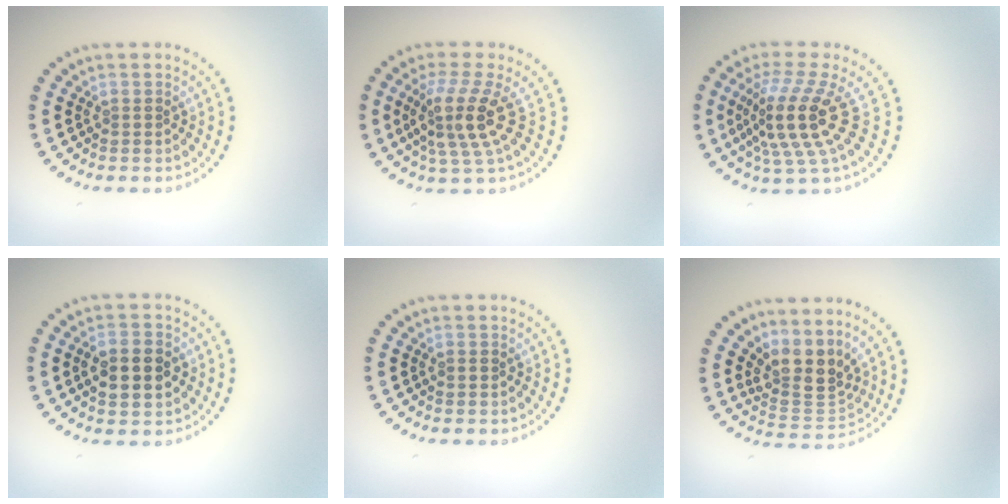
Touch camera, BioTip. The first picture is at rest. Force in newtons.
{"total": 4.2, "press": 3.2, "slide": 2.8}
{"total": 5.5, "press": 4.0, "slide": 3.8}
{"total": 4.5, "press": 4.5, "slide": 0.1}
{"total": 0.8, "press": 0.8, "slide": 0.1}
{"total": 3.9, "press": 2.9, "slide": 2.5}